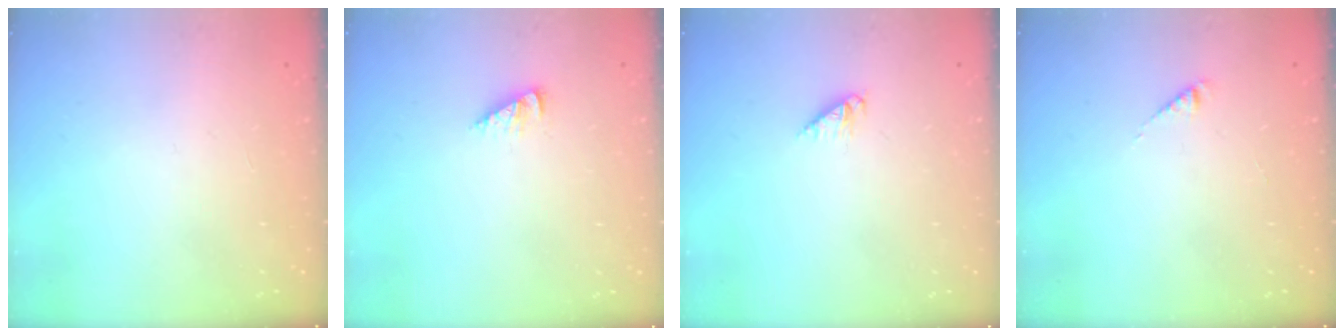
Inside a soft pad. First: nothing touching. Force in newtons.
{"total": 2.5, "press": 2.5, "slide": 0.1}
{"total": 2.7, "press": 2.7, "slide": 0.4}
{"total": 2.5, "press": 2.4, "slide": 0.4}